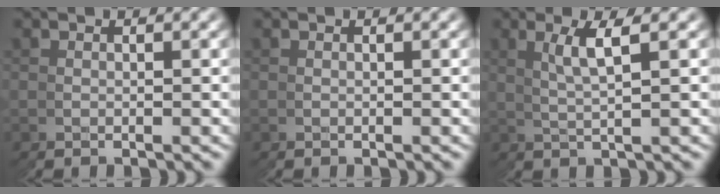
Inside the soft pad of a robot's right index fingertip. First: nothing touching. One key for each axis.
{"total": 0.0}
{"total": 1.5, "fx": 1.2, "fy": -0.8, "fz": 0.5, "tx": -0.020, "ty": 0.002, "tz": 0.024}